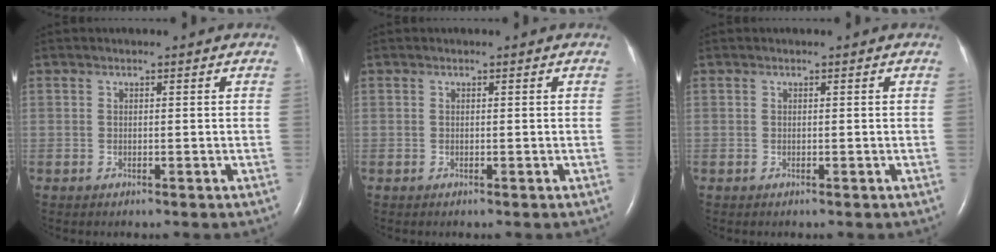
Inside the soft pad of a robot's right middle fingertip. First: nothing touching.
{"total": 0.0}
{"total": 0.0}